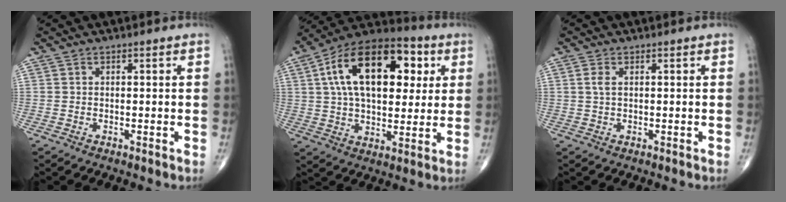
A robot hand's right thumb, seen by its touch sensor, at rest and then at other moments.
{"total": 23.0, "force": [6.2, 12.7, 18.1], "torque": [-0.270, 0.014, 0.092]}
{"total": 1.9, "force": [0.6, 0.9, 1.6], "torque": [-0.037, 0.008, 0.014]}